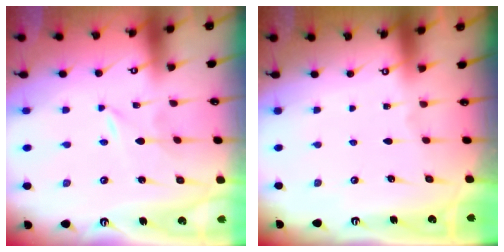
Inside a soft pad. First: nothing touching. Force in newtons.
{"total": 0.0}